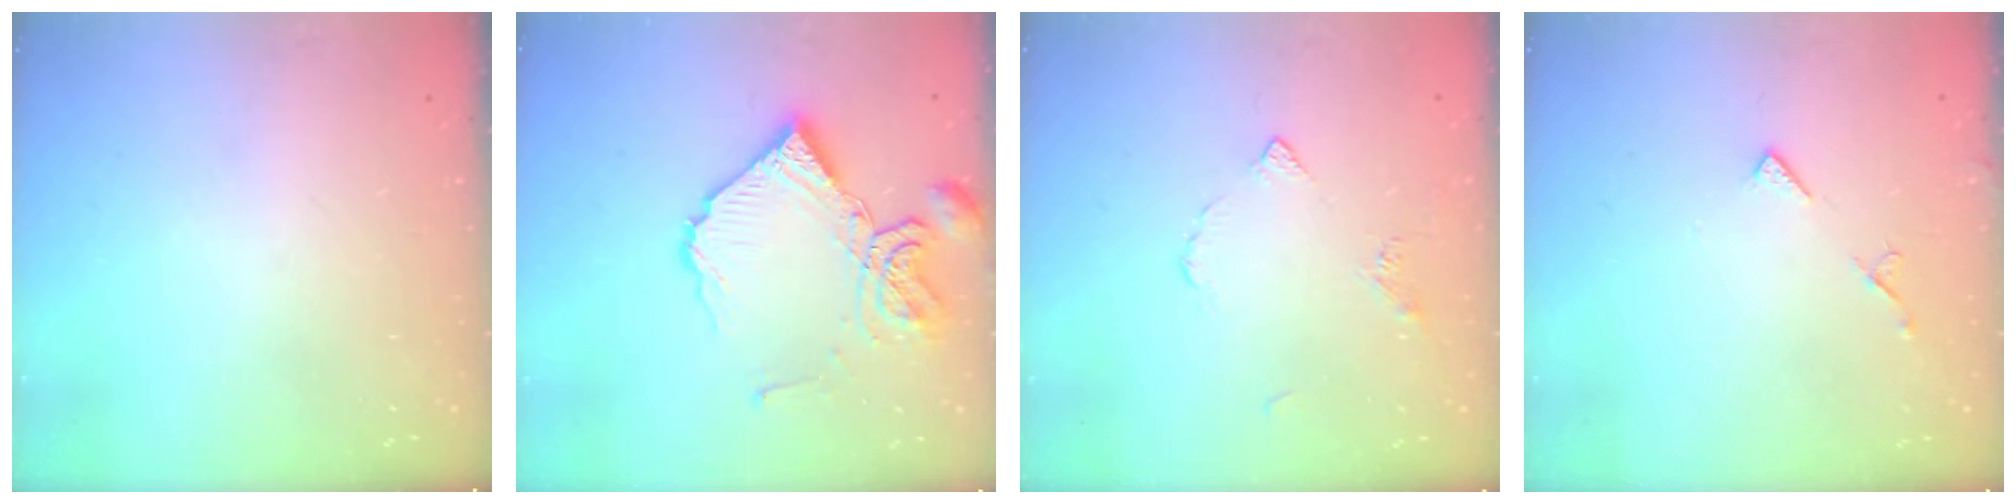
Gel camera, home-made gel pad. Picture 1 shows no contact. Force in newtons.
{"total": 15.0, "press": 14.9, "slide": 1.7}
{"total": 3.5, "press": 3.4, "slide": 0.7}
{"total": 6.7, "press": 6.7, "slide": 0.9}